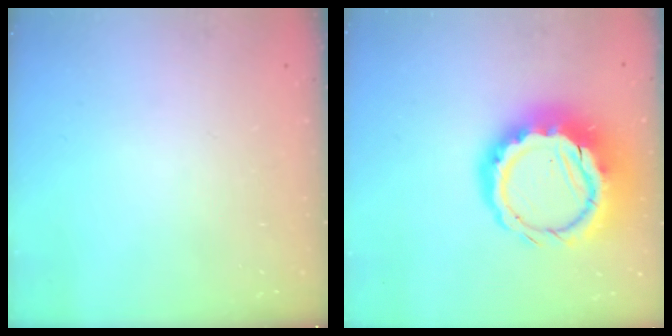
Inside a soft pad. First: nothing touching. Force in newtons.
{"total": 17.6, "press": 17.2, "slide": 3.5}